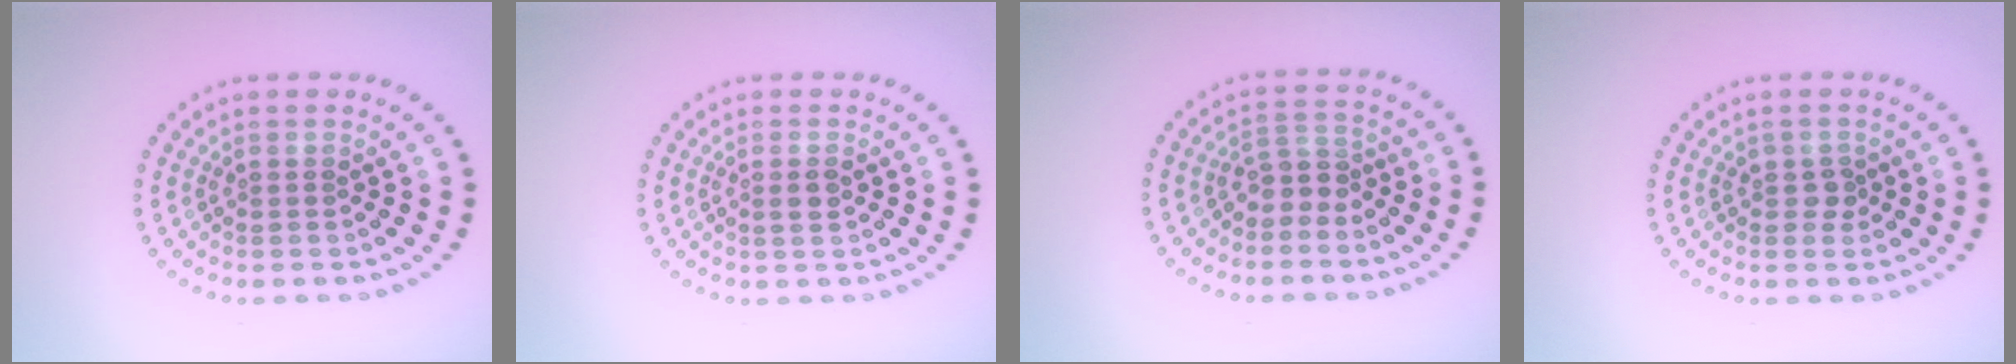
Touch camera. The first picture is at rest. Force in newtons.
{"total": 1.1, "press": 1.0, "slide": 0.4}
{"total": 2.1, "press": 1.6, "slide": 1.5}
{"total": 1.0, "press": 0.9, "slide": 0.5}